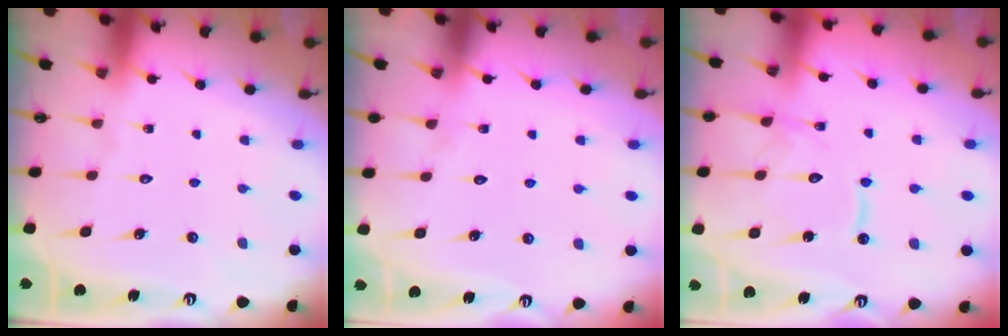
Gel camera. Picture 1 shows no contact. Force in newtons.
{"total": 4.2, "press": 4.2, "slide": 0.4}
{"total": 12.8, "press": 12.7, "slide": 1.3}